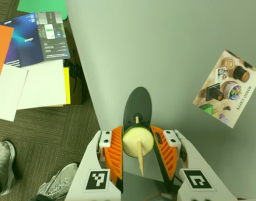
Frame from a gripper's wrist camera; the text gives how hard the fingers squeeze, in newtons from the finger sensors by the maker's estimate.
{"total": 9.2, "left": 9.5, "right": 8.8}